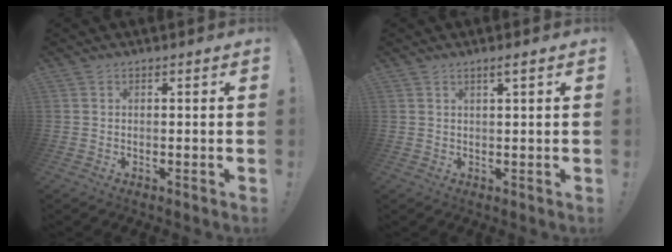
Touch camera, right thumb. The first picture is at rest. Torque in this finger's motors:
{"motor_torque": [0.10, -0.12, -0.29, 0.00, 0.11]}